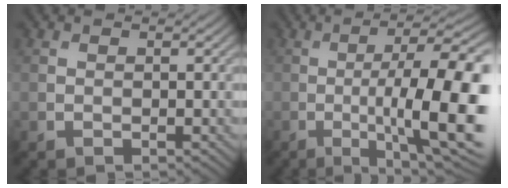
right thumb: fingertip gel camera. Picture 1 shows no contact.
{"total": 17.7, "force": [-3.1, 4.9, 16.7], "torque": [-0.238, -0.011, -0.037]}